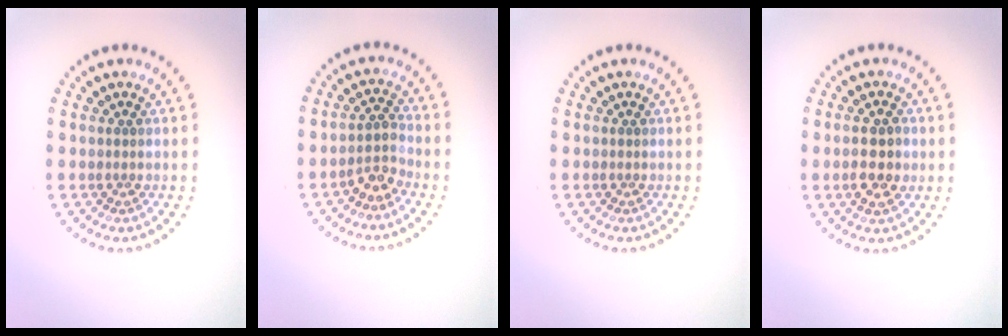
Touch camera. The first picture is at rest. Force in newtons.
{"total": 2.1, "press": 1.6, "slide": 1.3}
{"total": 0.0}
{"total": 3.0, "press": 3.0, "slide": 0.3}